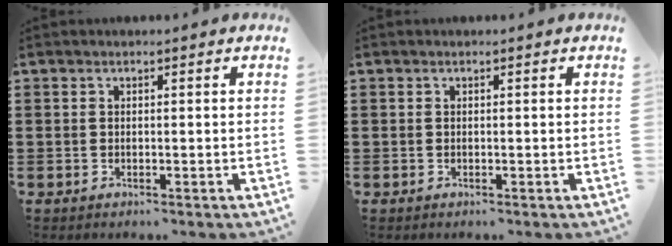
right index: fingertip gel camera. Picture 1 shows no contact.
{"total": 0.0}